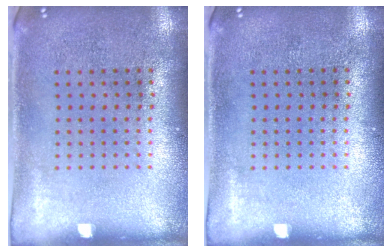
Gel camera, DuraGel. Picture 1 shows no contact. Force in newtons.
{"total": 0.0}